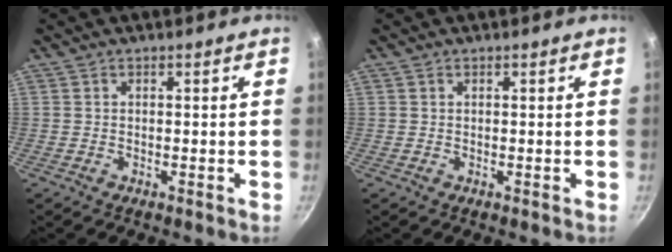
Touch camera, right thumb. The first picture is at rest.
{"total": 0.0}